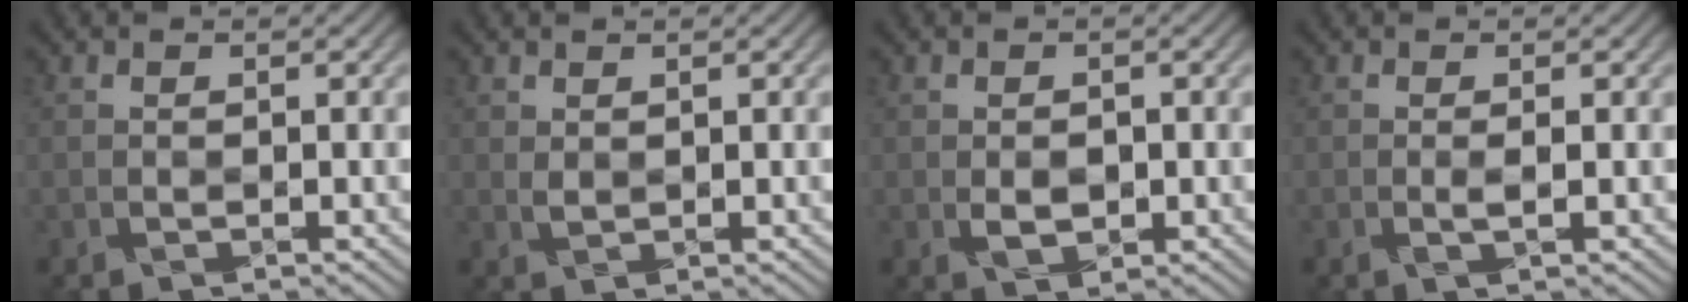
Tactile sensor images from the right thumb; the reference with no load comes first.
{"total": 0.9, "force": [0.9, 0.3, 0.2], "torque": [-0.009, -0.002, 0.022]}
{"total": 2.0, "force": [-0.1, 1.4, 1.4], "torque": [-0.021, -0.007, 0.007]}
{"total": 1.0, "force": [0.0, 0.2, 0.9], "torque": [-0.020, 0.002, -0.003]}